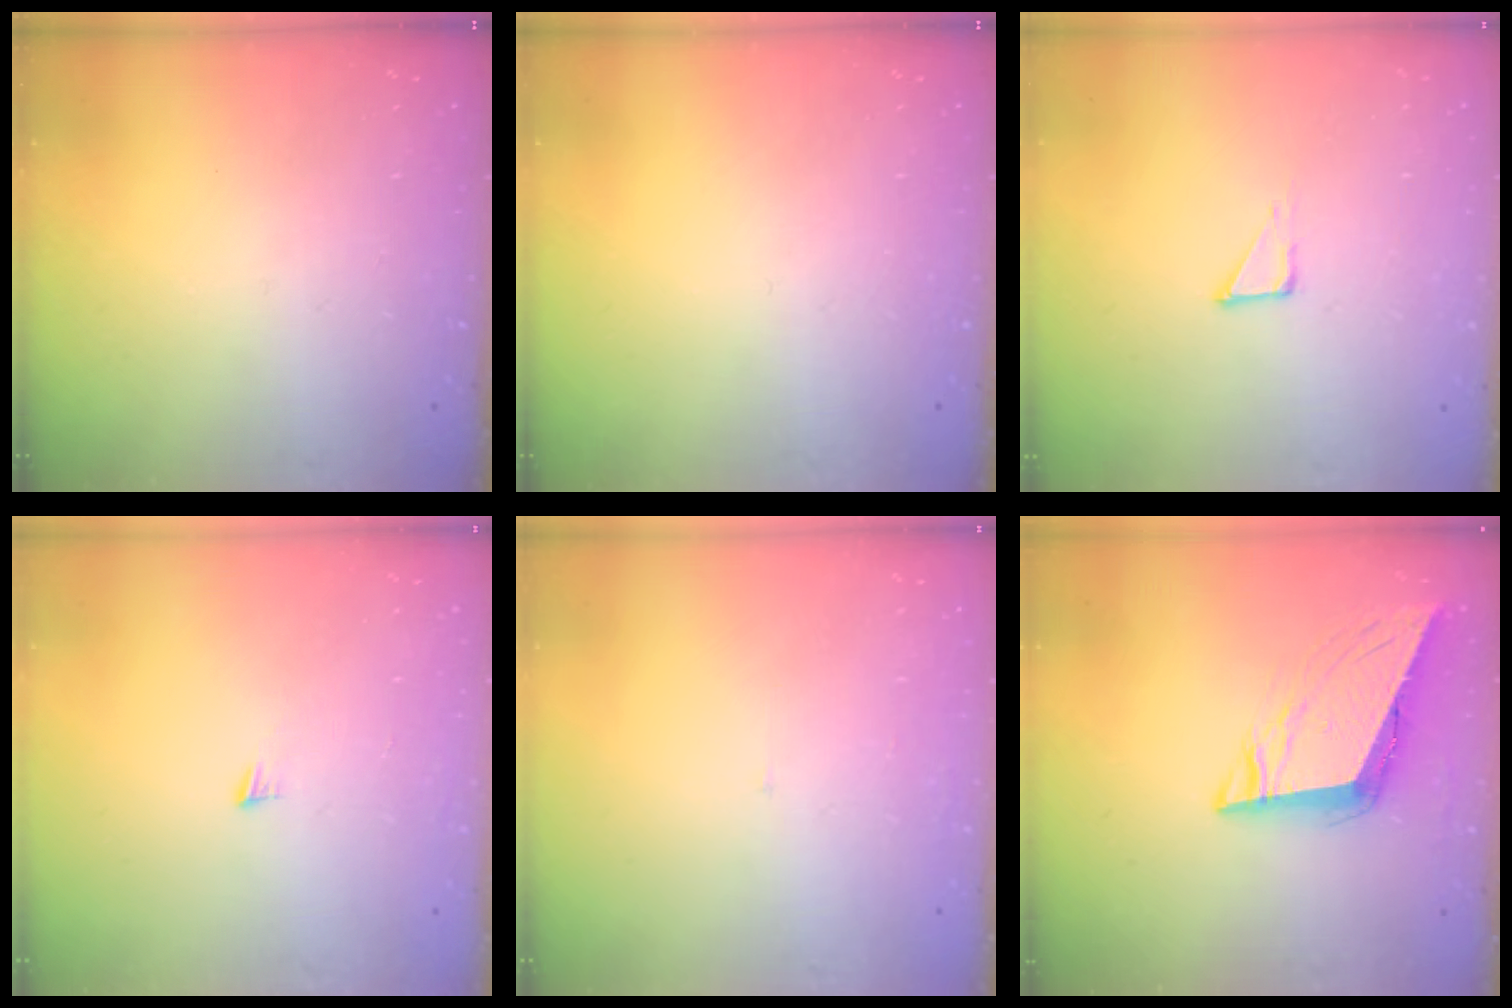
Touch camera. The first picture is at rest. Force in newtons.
{"total": 0.0}
{"total": 3.6, "press": 3.6, "slide": 0.2}
{"total": 5.2, "press": 5.2, "slide": 0.3}
{"total": 2.0, "press": 2.0, "slide": 0.1}
{"total": 9.8, "press": 9.3, "slide": 3.1}